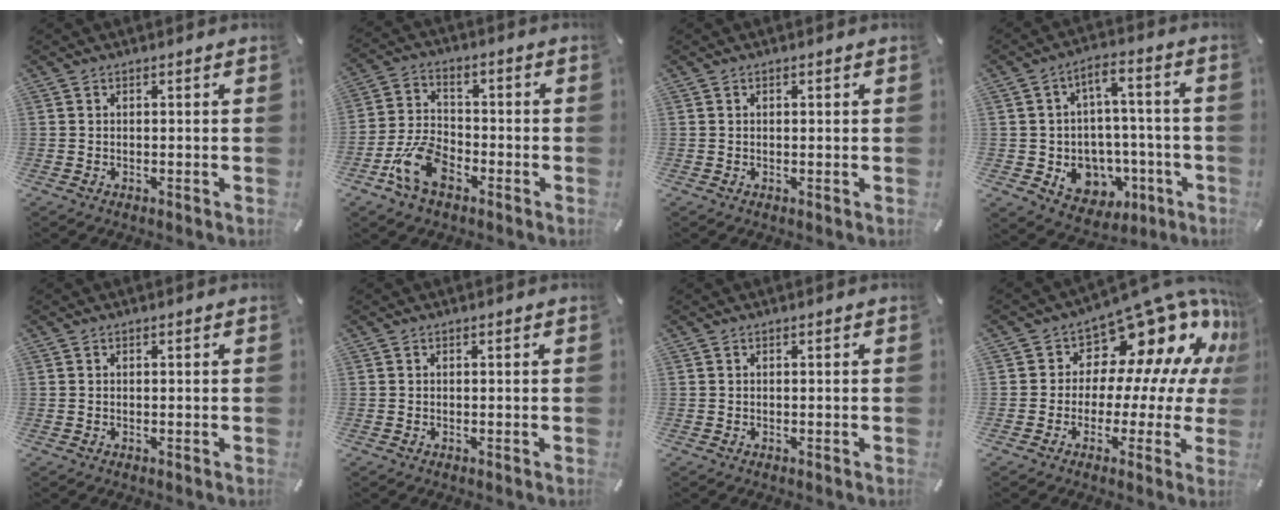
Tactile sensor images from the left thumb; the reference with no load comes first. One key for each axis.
{"total": 11.4, "fx": -5.1, "fy": 7.7, "fz": 6.8, "tx": -0.153, "ty": 0.022, "tz": -0.095}
{"total": 0.5, "fx": 0.2, "fy": 0.3, "fz": 0.4, "tx": -0.008, "ty": 0.000, "tz": 0.003}
{"total": 9.9, "fx": -1.1, "fy": 9.1, "fz": 3.9, "tx": -0.039, "ty": -0.001, "tz": -0.007}
{"total": 0.0}
{"total": 0.0}
{"total": 0.0}
{"total": 15.3, "fx": 9.8, "fy": 8.9, "fz": 7.7, "tx": -0.112, "ty": -0.098, "tz": 0.168}